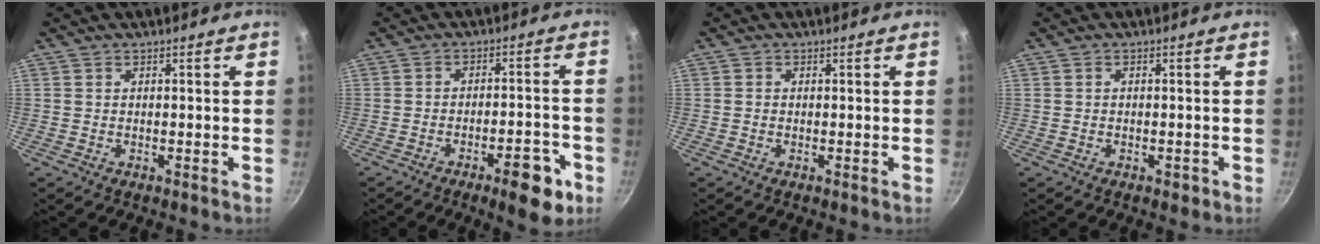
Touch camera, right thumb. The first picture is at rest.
{"total": 9.2, "force": [-4.9, 3.1, 7.2], "torque": [-0.075, 0.033, -0.059]}
{"total": 0.0}
{"total": 1.4, "force": [-0.7, 0.8, 1.0], "torque": [-0.015, 0.004, -0.008]}